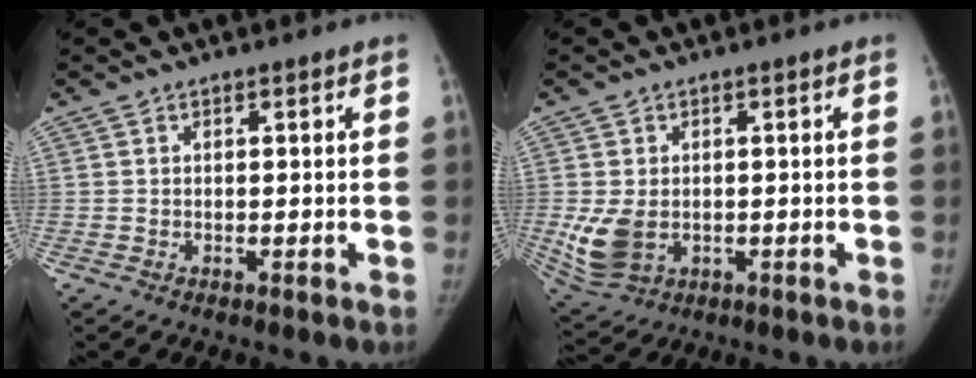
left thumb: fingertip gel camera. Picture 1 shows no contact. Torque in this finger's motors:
{"motor_torque": [0.08, 1.66, 0.54, -0.54, 0.30]}